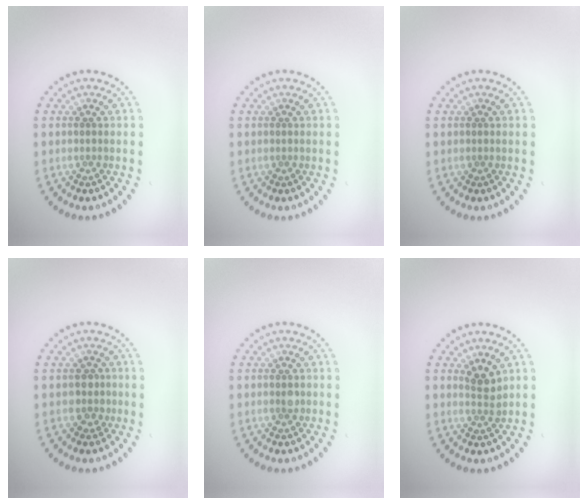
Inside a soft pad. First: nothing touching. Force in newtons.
{"total": 0.0}
{"total": 0.0}
{"total": 1.5, "press": 1.3, "slide": 0.8}
{"total": 1.0, "press": 1.0, "slide": 0.1}
{"total": 1.9, "press": 1.5, "slide": 1.1}